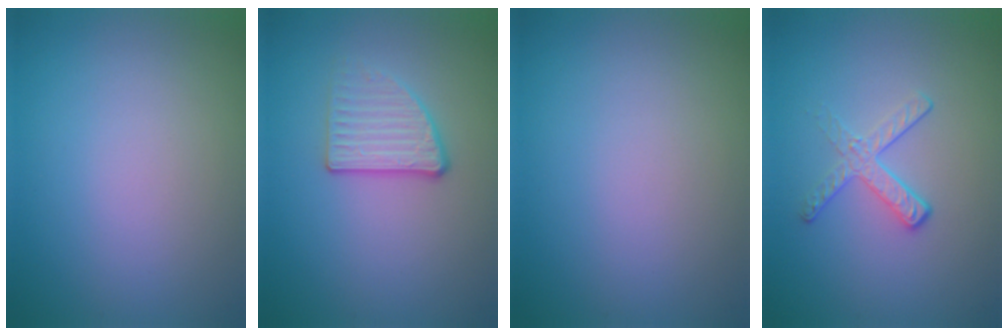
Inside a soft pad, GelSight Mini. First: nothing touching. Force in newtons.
{"total": 2.8, "press": 2.3, "slide": 1.5}
{"total": 0.0}
{"total": 2.1, "press": 1.4, "slide": 1.6}